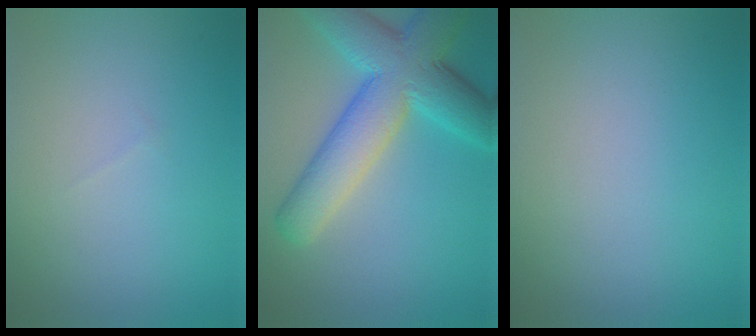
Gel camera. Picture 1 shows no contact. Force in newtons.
{"total": 9.5, "press": 9.5, "slide": 0.4}
{"total": 0.0}